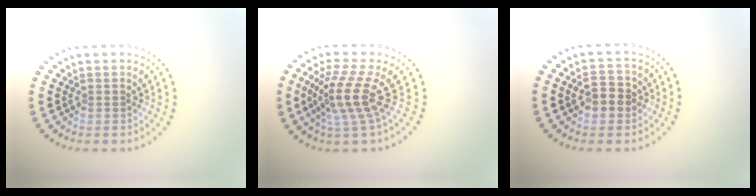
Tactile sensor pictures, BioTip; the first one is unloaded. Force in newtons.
{"total": 4.2, "press": 3.0, "slide": 3.0}
{"total": 2.9, "press": 2.8, "slide": 0.4}